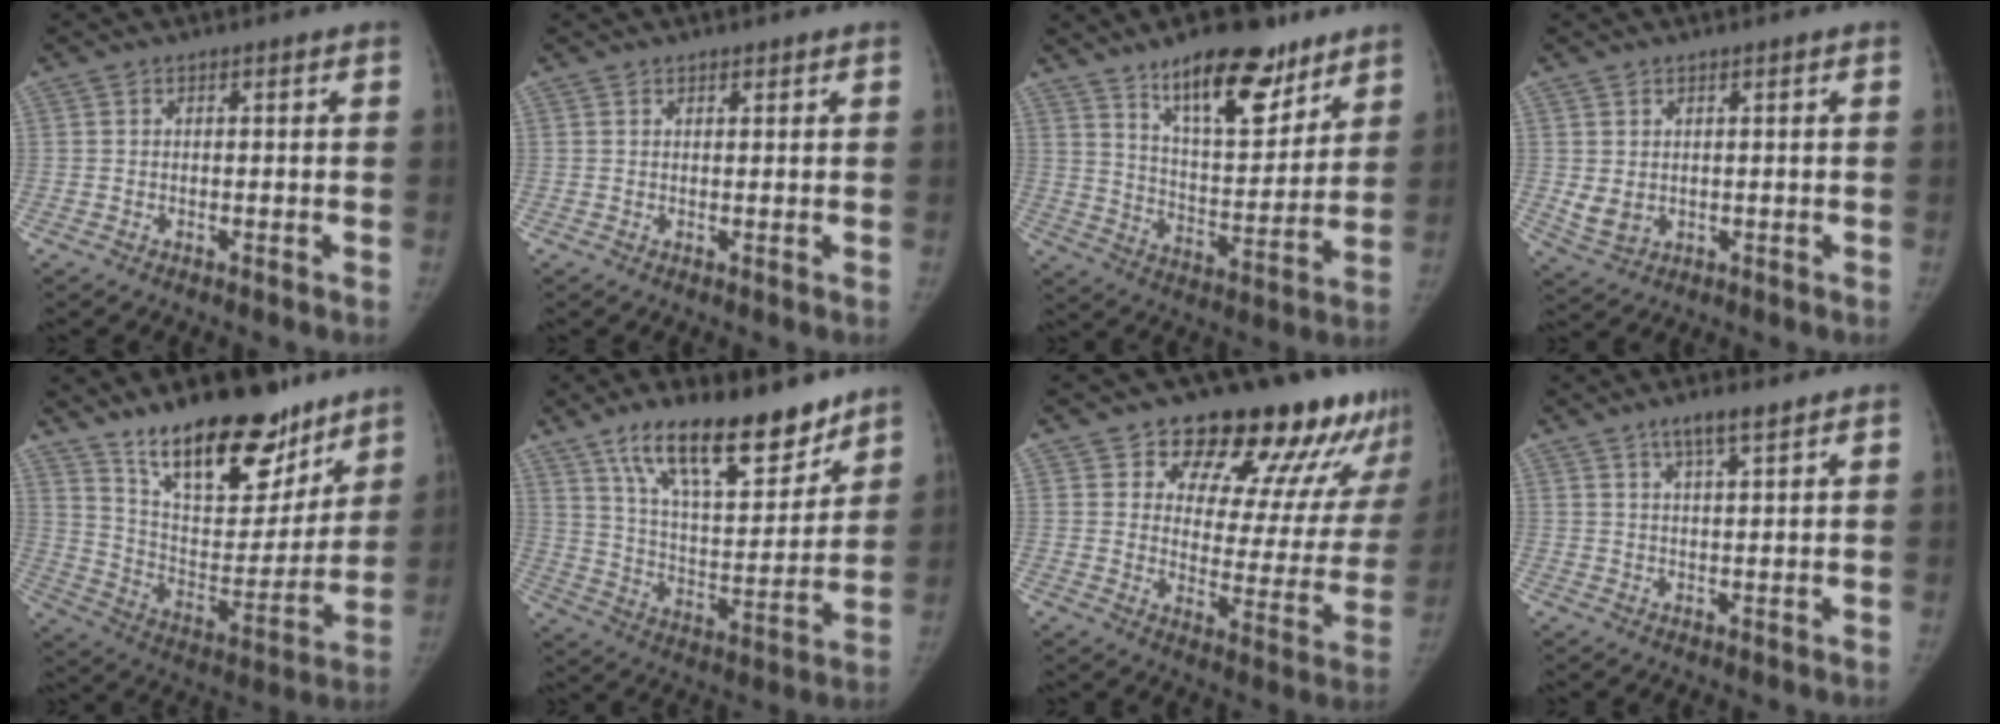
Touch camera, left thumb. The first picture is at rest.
{"total": 1.0, "force": [0.8, 0.4, 0.4], "torque": [-0.002, -0.004, 0.011]}
{"total": 17.9, "force": [12.1, 6.9, 11.3], "torque": [-0.127, -0.075, 0.199]}
{"total": 3.7, "force": [0.5, 2.8, 2.4], "torque": [-0.039, -0.013, 0.021]}
{"total": 25.0, "force": [17.6, 10.7, 14.1], "torque": [-0.170, -0.090, 0.286]}
{"total": 21.3, "force": [14.8, 7.9, 13.2], "torque": [-0.171, -0.078, 0.252]}
{"total": 21.9, "force": [17.0, 9.9, 9.7], "torque": [-0.069, -0.092, 0.216]}
{"total": 4.4, "force": [3.0, 0.7, 3.1], "torque": [-0.055, -0.012, 0.056]}